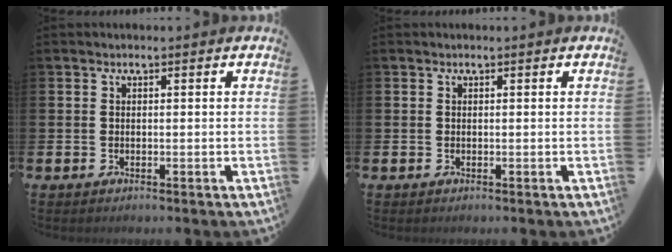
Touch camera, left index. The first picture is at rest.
{"total": 0.0}